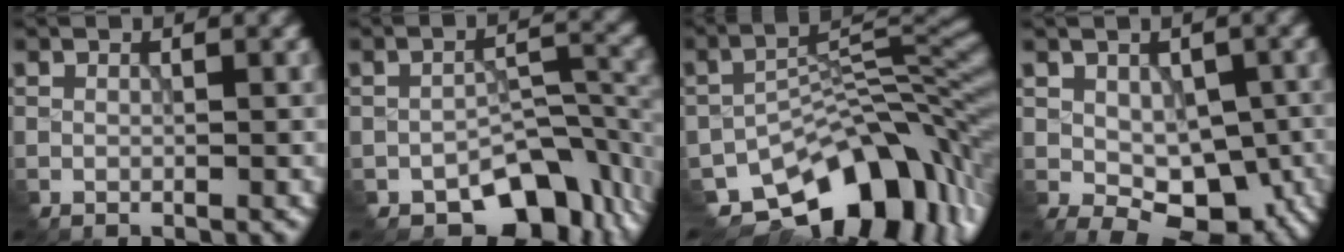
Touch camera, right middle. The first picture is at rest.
{"total": 8.2, "force": [-5.3, 4.4, 4.4], "torque": [-0.040, -0.014, -0.082]}
{"total": 12.1, "force": [-7.6, 6.6, 6.7], "torque": [-0.100, -0.009, -0.124]}
{"total": 6.4, "force": [-1.3, 4.2, 4.7], "torque": [-0.075, -0.014, -0.013]}